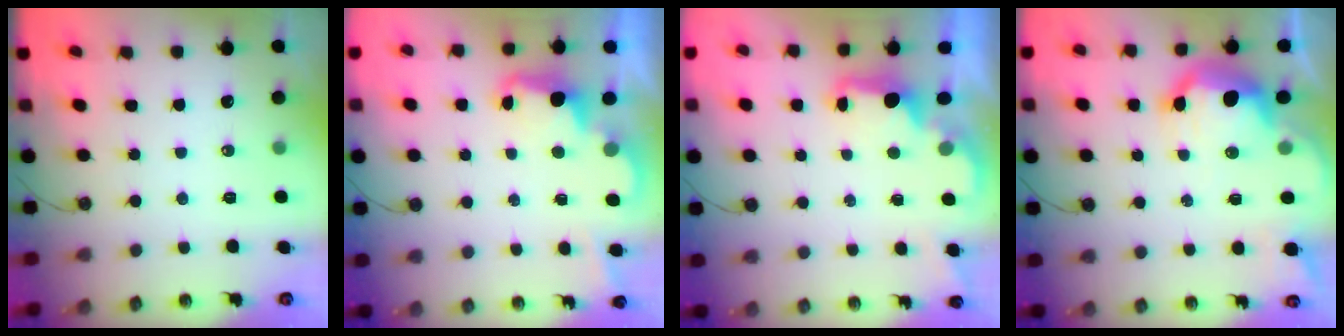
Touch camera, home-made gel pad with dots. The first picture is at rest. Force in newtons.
{"total": 2.6, "press": 2.5, "slide": 0.6}
{"total": 2.2, "press": 2.1, "slide": 0.8}
{"total": 15.2, "press": 15.1, "slide": 0.9}